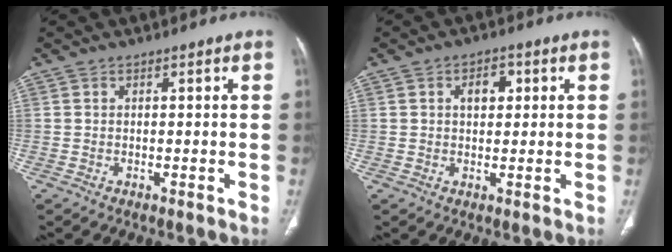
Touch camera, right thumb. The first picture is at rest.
{"total": 4.0, "force": [1.1, 2.6, 2.8], "torque": [-0.029, 0.003, 0.014]}